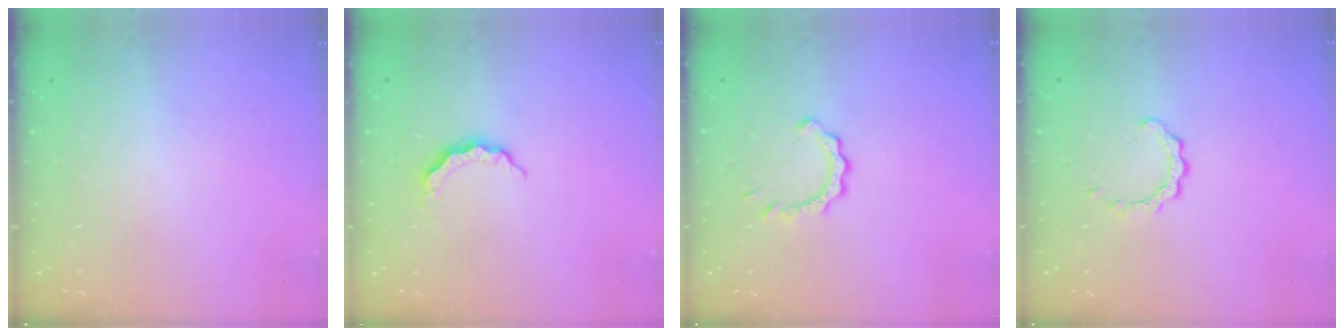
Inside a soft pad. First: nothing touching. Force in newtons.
{"total": 4.8, "press": 4.8, "slide": 0.3}
{"total": 5.1, "press": 5.1, "slide": 0.6}
{"total": 2.8, "press": 2.7, "slide": 0.4}